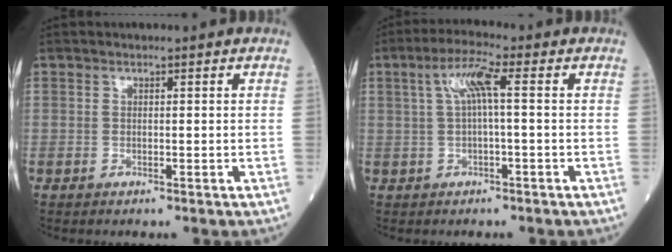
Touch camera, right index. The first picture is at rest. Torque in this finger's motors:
{"motor_torque": [0.76, 0.22, 0.37, 0.11]}